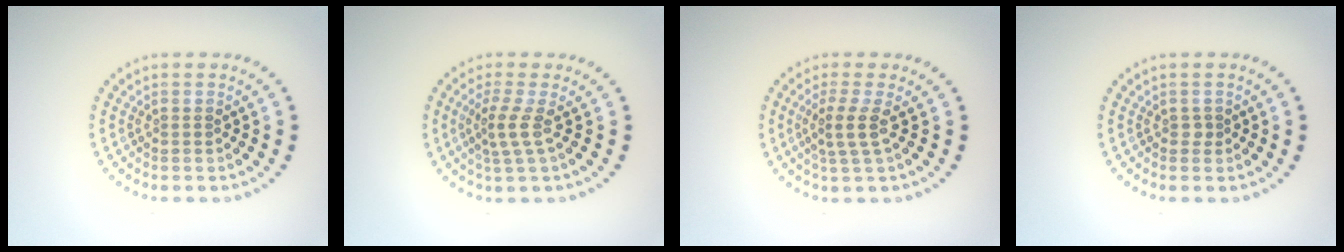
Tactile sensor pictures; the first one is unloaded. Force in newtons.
{"total": 2.2, "press": 1.5, "slide": 1.6}
{"total": 2.3, "press": 1.7, "slide": 1.5}
{"total": 0.5, "press": 0.4, "slide": 0.3}